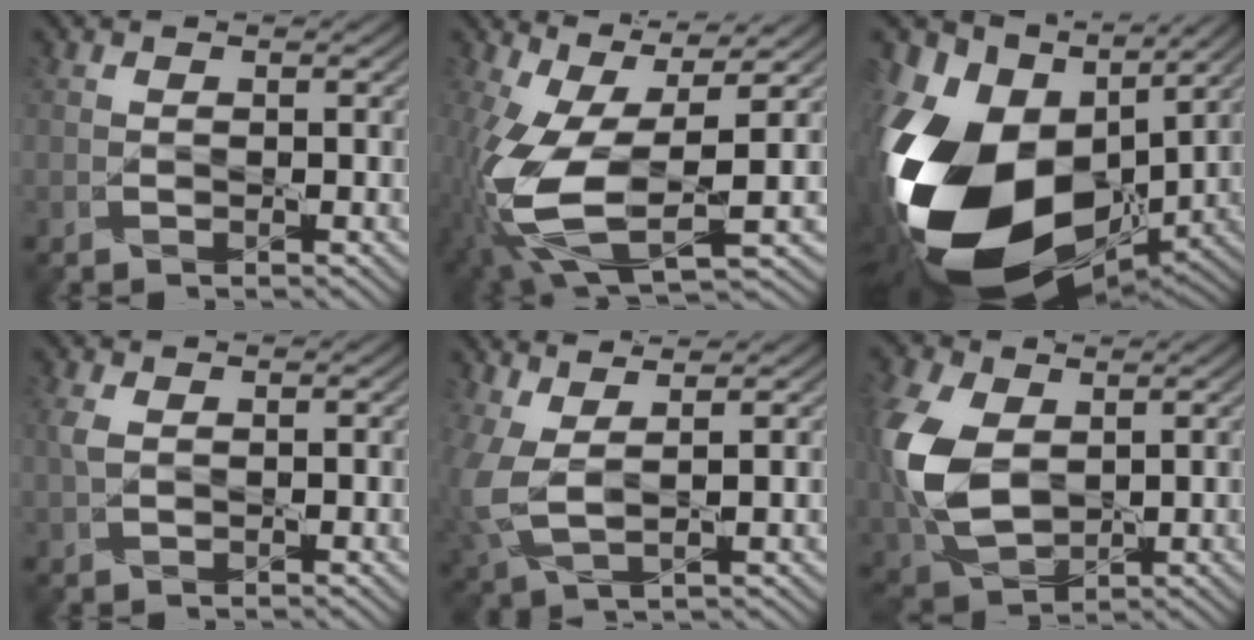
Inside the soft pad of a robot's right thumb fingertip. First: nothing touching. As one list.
[{"total": 13.8, "force": [-2.2, 6.0, 12.2], "torque": [-0.291, -0.024, -0.030]}, {"total": 21.2, "force": [-2.4, 14.3, 15.5], "torque": [-0.390, -0.049, -0.023]}, {"total": 1.7, "force": [0.4, 1.0, 1.4], "torque": [-0.043, 0.004, 0.008]}, {"total": 5.6, "force": [1.5, 2.4, 4.9], "torque": [-0.134, 0.001, 0.028]}, {"total": 11.7, "force": [1.3, 7.9, 8.5], "torque": [-0.251, 0.002, 0.030]}]